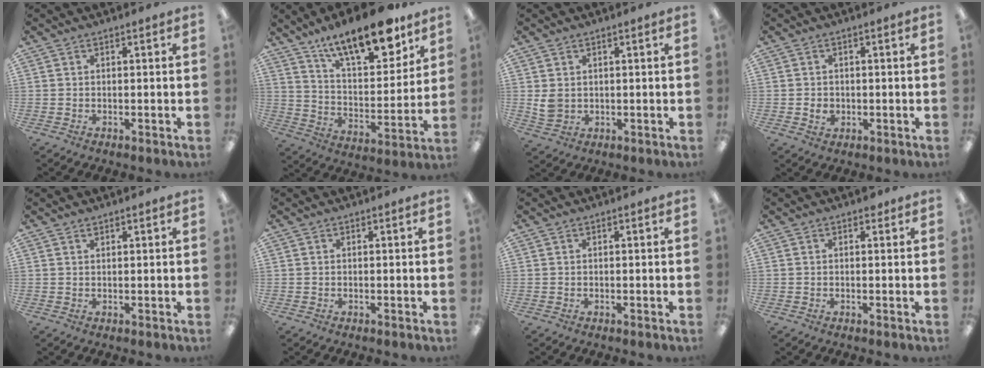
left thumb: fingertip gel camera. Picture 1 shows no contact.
{"total": 18.7, "force": [13.8, 6.3, 11.0], "torque": [-0.172, -0.086, 0.231]}
{"total": 3.7, "force": [1.1, 2.9, 2.1], "torque": [-0.032, 0.000, 0.023]}
{"total": 2.4, "force": [-0.3, 1.9, 1.4], "torque": [-0.025, 0.004, -0.006]}
{"total": 0.9, "force": [0.8, 0.3, 0.3], "torque": [-0.007, 0.000, 0.015]}
{"total": 0.0}
{"total": 0.0}
{"total": 0.9, "force": [0.5, 0.6, 0.4], "torque": [-0.001, -0.001, 0.007]}